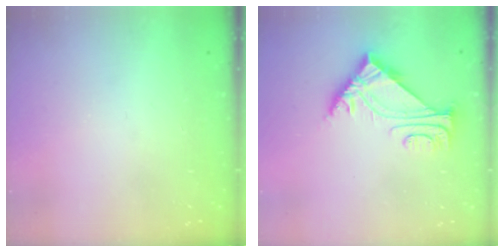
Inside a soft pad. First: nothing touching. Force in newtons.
{"total": 6.3, "press": 6.3, "slide": 0.3}